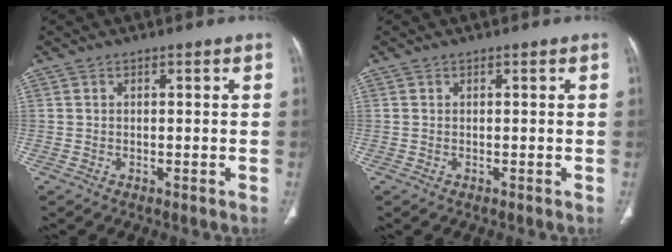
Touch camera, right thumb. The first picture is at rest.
{"total": 0.0}